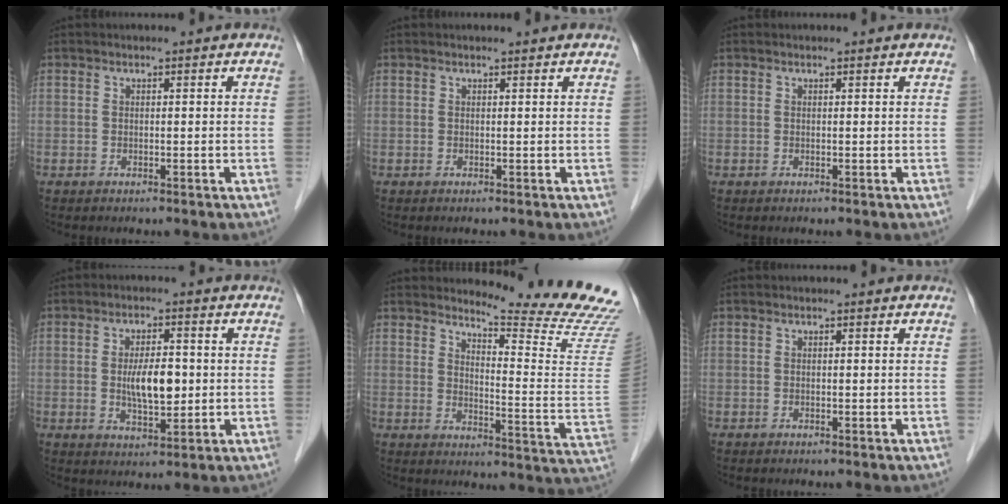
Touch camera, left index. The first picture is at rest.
{"total": 0.5, "force": [0.5, 0.0, 0.1], "torque": [-0.008, -0.001, 0.005]}
{"total": 0.0}
{"total": 6.4, "force": [-0.4, 2.4, 6.0], "torque": [-0.111, -0.006, -0.004]}
{"total": 16.1, "force": [15.4, -1.8, 4.6], "torque": [-0.076, -0.143, 0.177]}
{"total": 0.0}